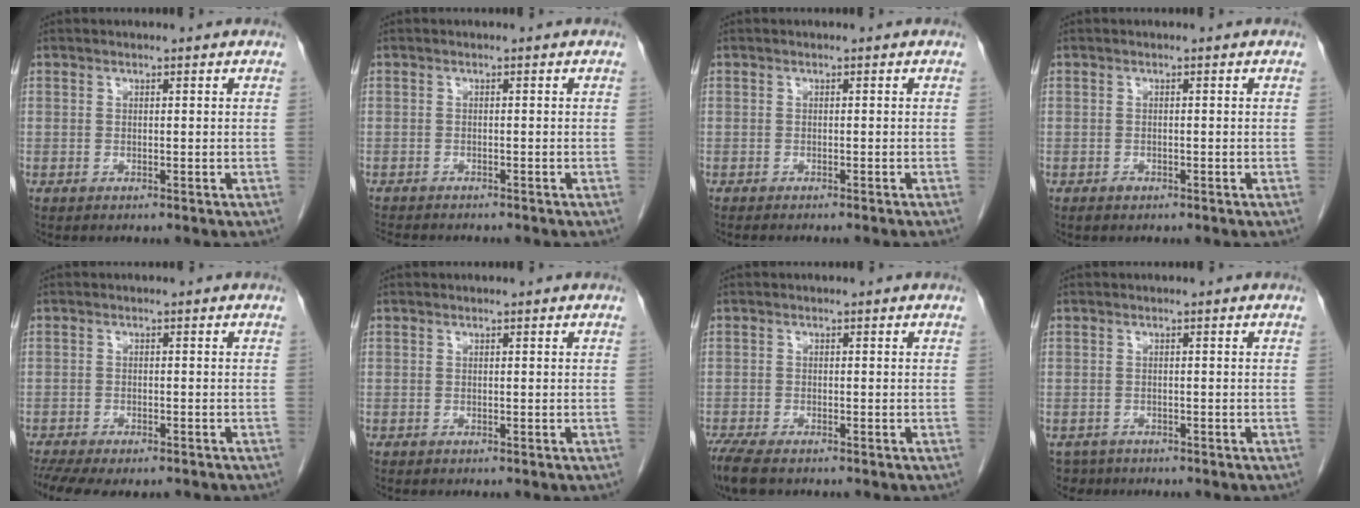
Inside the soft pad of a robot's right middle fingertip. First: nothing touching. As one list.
[{"total": 5.4, "force": [-4.8, 1.2, 2.1], "torque": [-0.030, -0.009, -0.071]}, {"total": 3.1, "force": [-2.7, -0.3, 1.4], "torque": [-0.014, 0.002, -0.032]}, {"total": 0.7, "force": [-0.5, 0.4, 0.3], "torque": [-0.007, 0.000, -0.007]}, {"total": 10.5, "force": [-8.2, 3.8, 5.4], "torque": [-0.103, -0.002, -0.116]}, {"total": 0.0}, {"total": 5.0, "force": [-3.9, 1.5, 2.9], "torque": [-0.060, -0.015, -0.063]}, {"total": 2.7, "force": [-2.1, 1.8, -0.2], "torque": [-0.001, 0.002, -0.032]}]